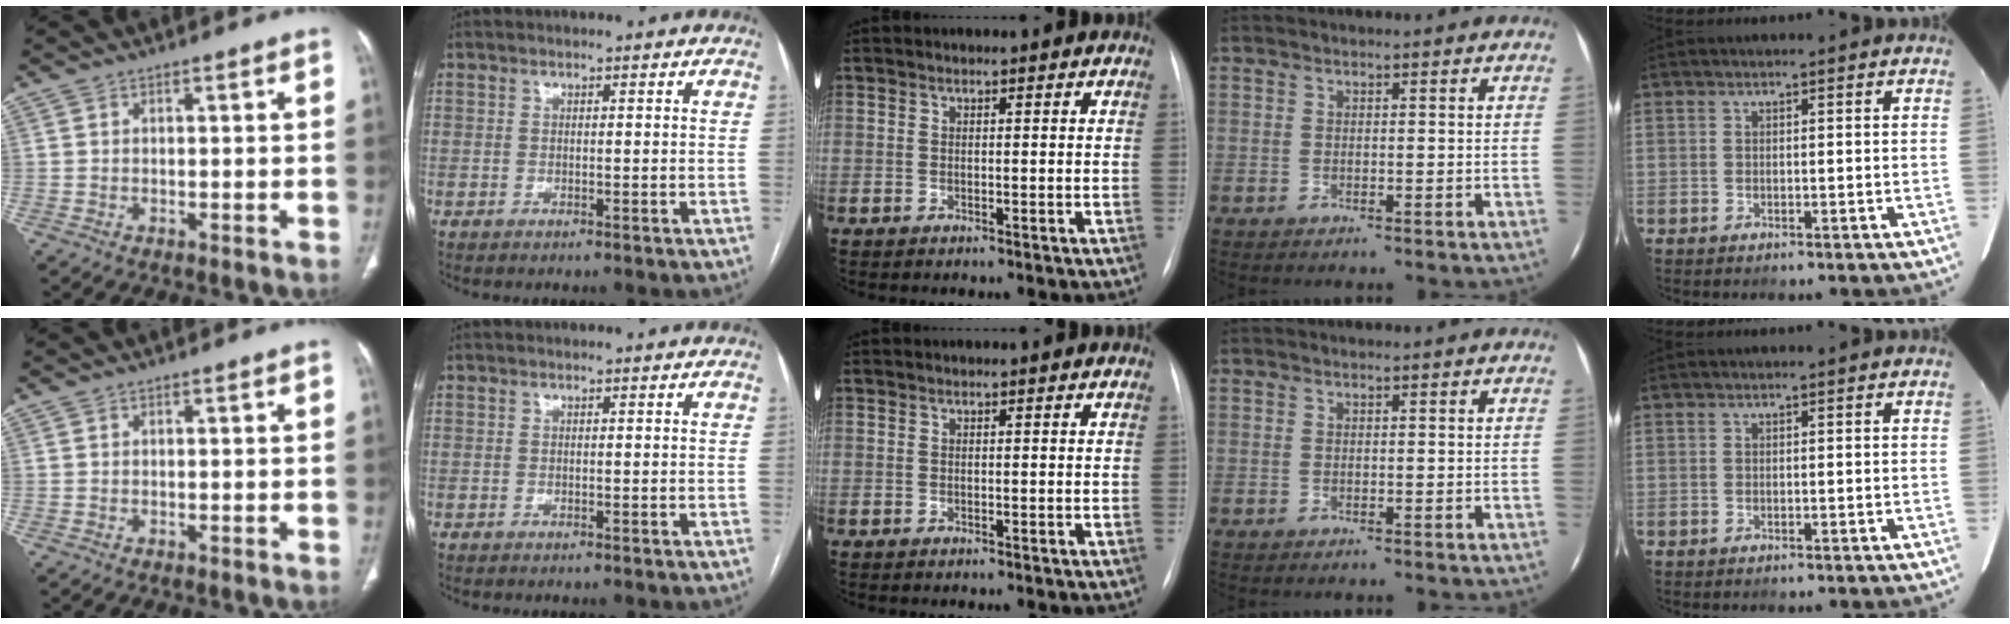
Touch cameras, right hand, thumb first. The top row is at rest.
{}